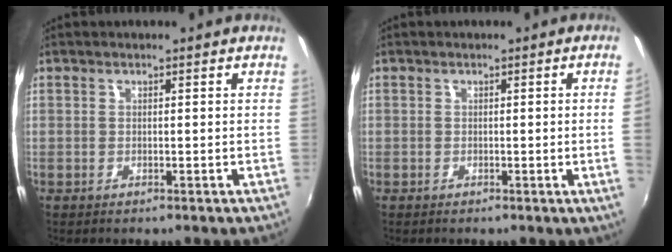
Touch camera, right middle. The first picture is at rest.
{"total": 2.1, "force": [0.0, -1.2, 1.7], "torque": [-0.023, -0.011, 0.003]}